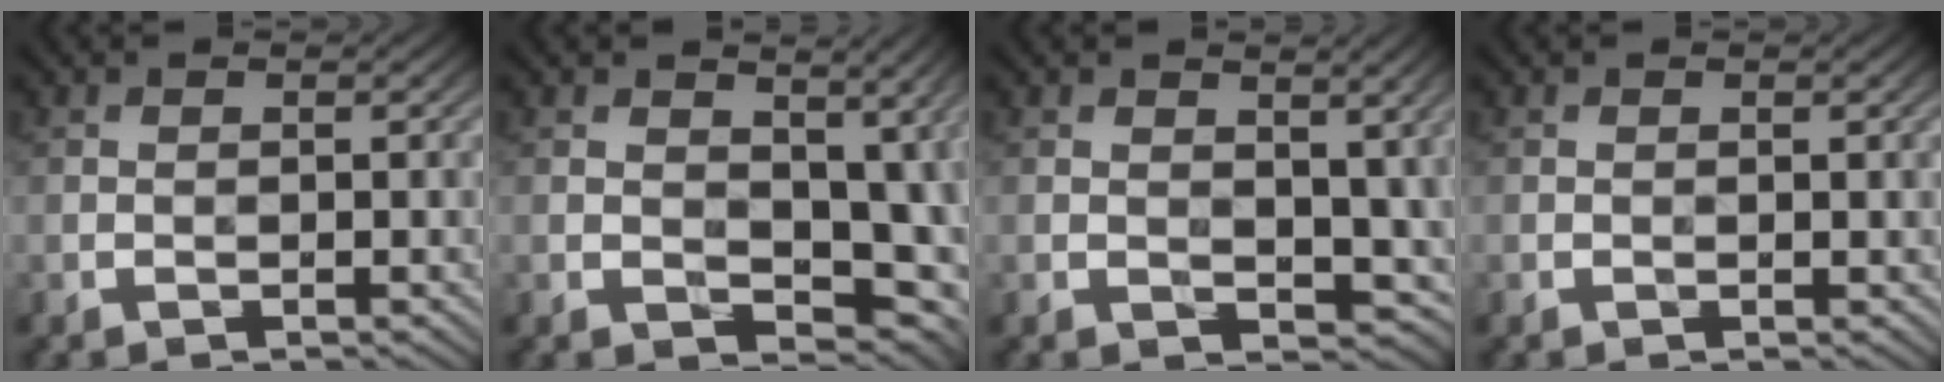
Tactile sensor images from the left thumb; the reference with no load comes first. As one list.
[{"total": 10.0, "force": [0.8, 6.5, 7.6], "torque": [-0.104, -0.016, 0.022]}, {"total": 6.4, "force": [0.9, 4.4, 4.6], "torque": [-0.068, -0.013, 0.020]}, {"total": 0.0}]